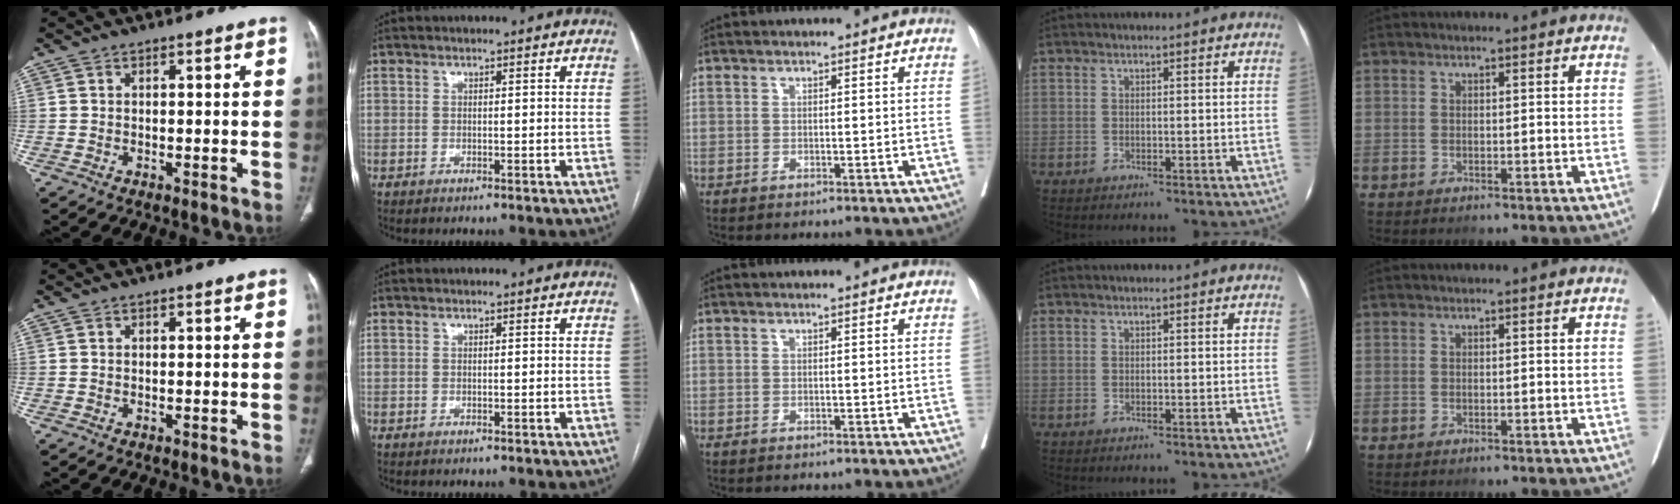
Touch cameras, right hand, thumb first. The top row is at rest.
{}